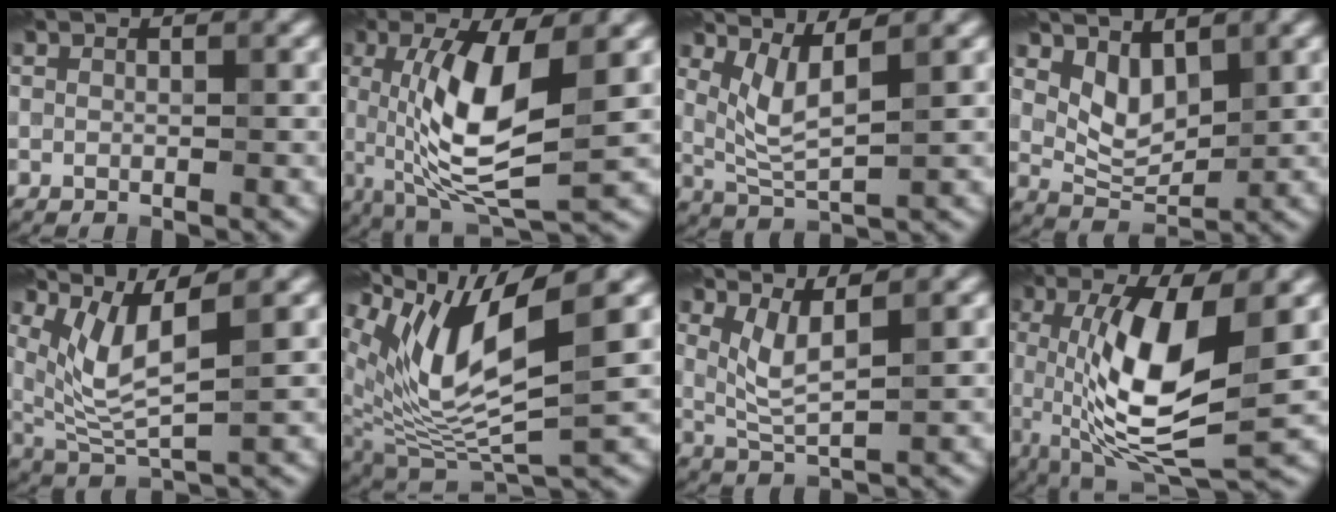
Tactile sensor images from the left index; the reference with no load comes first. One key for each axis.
{"total": 8.8, "fx": 0.8, "fy": 2.5, "fz": 8.4, "tx": -0.156, "ty": -0.011, "tz": 0.020}
{"total": 3.5, "fx": 1.7, "fy": 0.7, "fz": 3.0, "tx": -0.070, "ty": -0.007, "tz": 0.040}
{"total": 3.5, "fx": 1.9, "fy": 1.9, "fz": 2.2, "tx": -0.045, "ty": -0.007, "tz": 0.038}
{"total": 5.5, "fx": 2.6, "fy": 1.4, "fz": 4.6, "tx": -0.108, "ty": -0.008, "tz": 0.059}
{"total": 10.3, "fx": 4.0, "fy": 3.0, "fz": 9.0, "tx": -0.182, "ty": -0.006, "tz": 0.081}
{"total": 3.2, "fx": 1.5, "fy": 0.5, "fz": 2.7, "tx": -0.062, "ty": -0.007, "tz": 0.036}
{"total": 9.7, "fx": 0.7, "fy": 2.7, "fz": 9.3, "tx": -0.165, "ty": -0.009, "tz": 0.019}